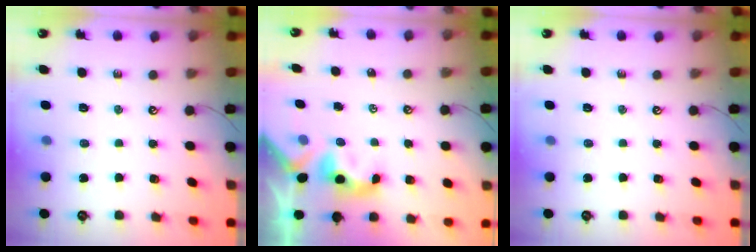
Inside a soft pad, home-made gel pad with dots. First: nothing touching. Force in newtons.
{"total": 3.3, "press": 3.3, "slide": 0.4}
{"total": 0.0}